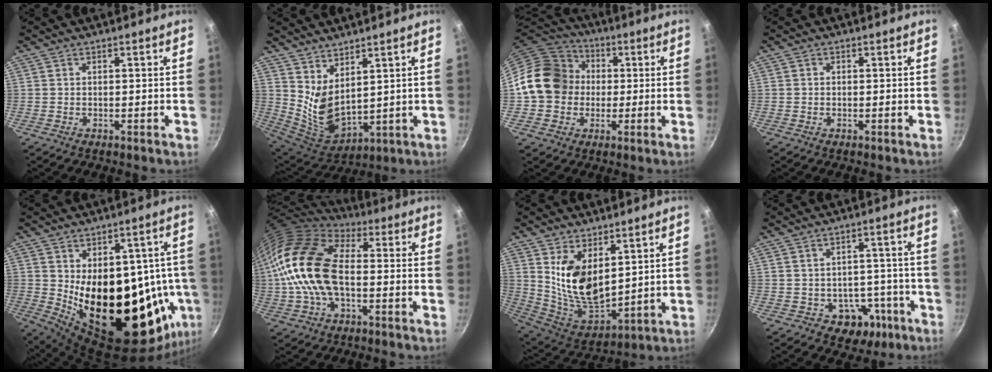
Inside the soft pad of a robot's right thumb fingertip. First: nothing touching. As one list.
[{"total": 9.3, "force": [4.7, 4.5, 6.6], "torque": [-0.107, -0.058, 0.108]}, {"total": 15.2, "force": [0.8, 13.3, 7.4], "torque": [-0.101, 0.034, 0.004]}, {"total": 0.5, "force": [0.0, 0.5, 0.2], "torque": [-0.002, 0.003, -0.001]}, {"total": 27.6, "force": [-1.5, 15.8, 22.6], "torque": [-0.266, -0.033, 0.008]}, {"total": 17.4, "force": [-1.0, 10.1, 14.1], "torque": [-0.251, 0.026, -0.030]}, {"total": 14.1, "force": [4.9, 7.8, 10.7], "torque": [-0.176, -0.054, 0.112]}, {"total": 8.1, "force": [-3.6, 6.4, 3.5], "torque": [0.006, 0.044, -0.033]}]